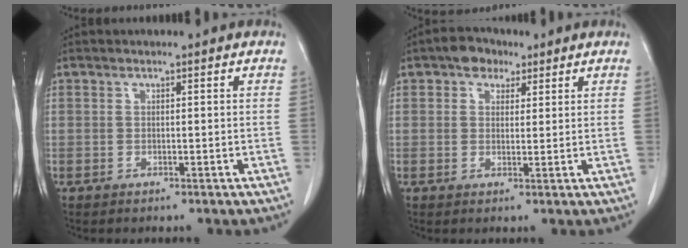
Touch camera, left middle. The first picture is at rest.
{"total": 4.0, "force": [2.4, 2.6, 1.8], "torque": [-0.031, 0.015, 0.040]}